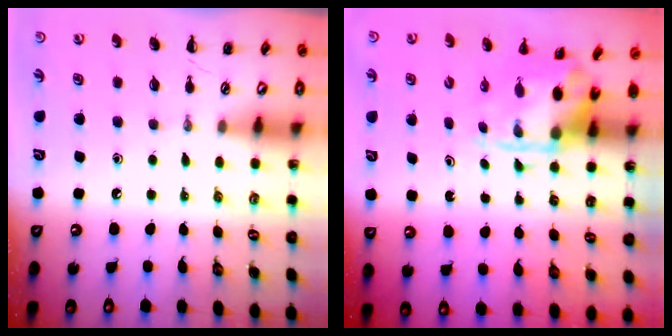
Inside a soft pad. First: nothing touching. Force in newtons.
{"total": 3.7, "press": 3.6, "slide": 0.9}